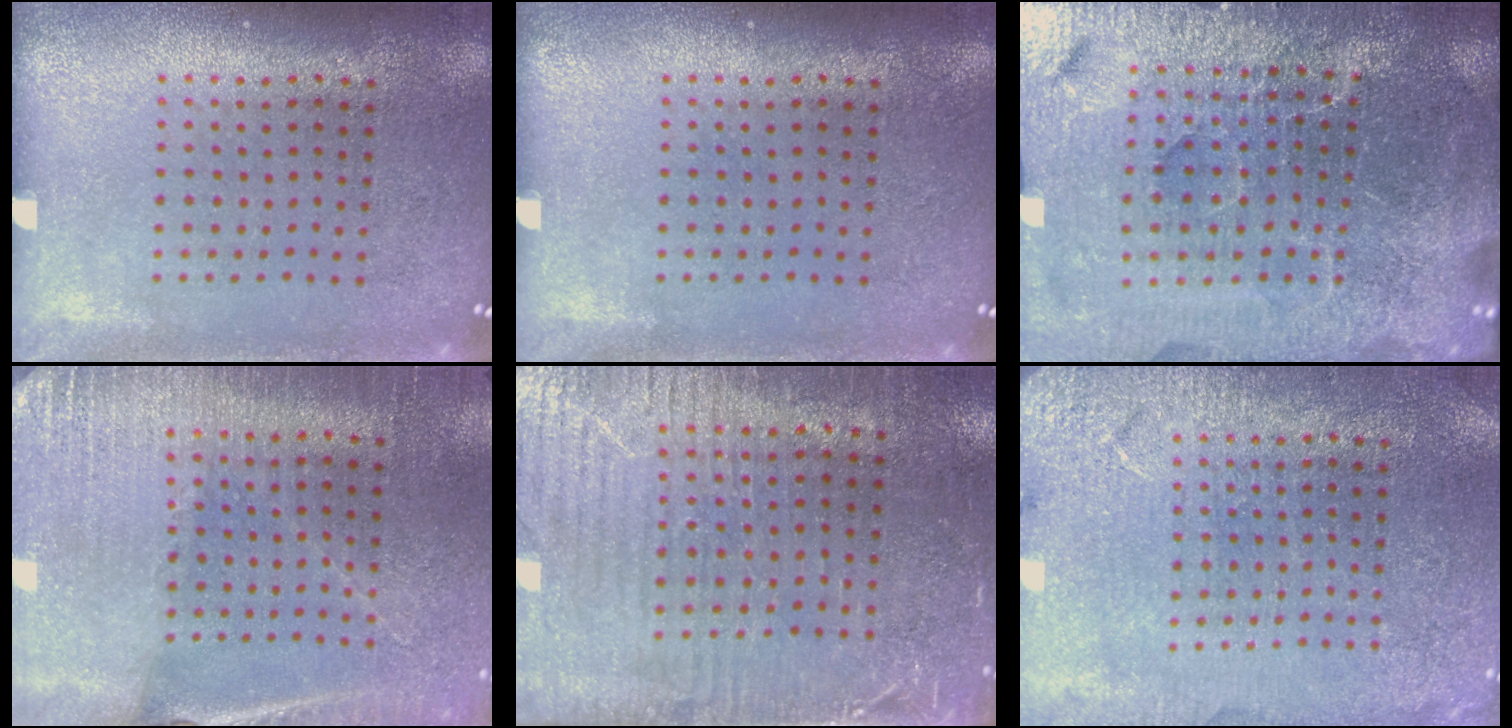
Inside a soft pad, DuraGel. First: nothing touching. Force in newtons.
{"total": 0.0}
{"total": 7.2, "press": 6.2, "slide": 3.5}
{"total": 2.7, "press": 2.6, "slide": 0.3}
{"total": 3.4, "press": 3.1, "slide": 1.5}
{"total": 2.7, "press": 2.7, "slide": 0.1}